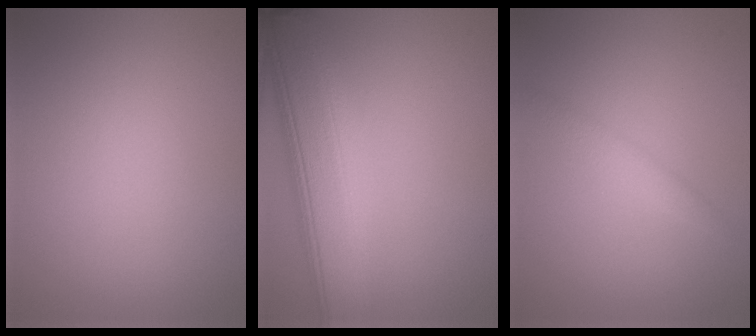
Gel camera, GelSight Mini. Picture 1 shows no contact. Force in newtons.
{"total": 8.7, "press": 8.7, "slide": 0.6}
{"total": 1.4, "press": 1.4, "slide": 0.0}